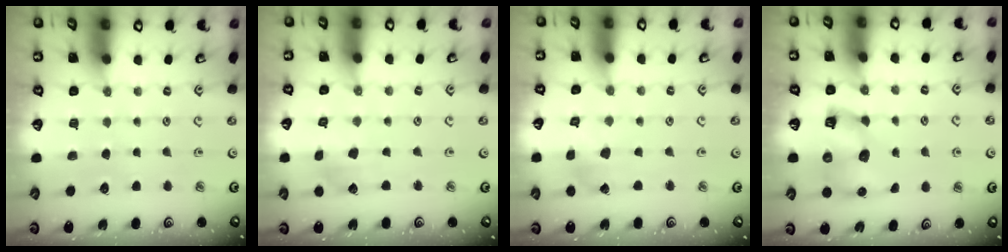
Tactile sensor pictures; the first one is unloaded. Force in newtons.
{"total": 3.0, "press": 3.0, "slide": 0.2}
{"total": 2.9, "press": 2.9, "slide": 0.2}
{"total": 8.5, "press": 8.4, "slide": 0.9}